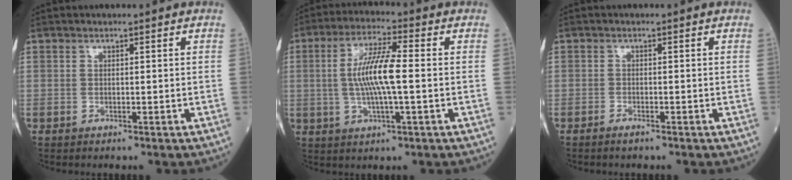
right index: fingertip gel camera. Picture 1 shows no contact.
{"total": 9.3, "force": [0.0, 1.1, 9.2], "torque": [-0.181, 0.005, -0.005]}
{"total": 0.8, "force": [-0.6, 0.1, 0.4], "torque": [-0.010, 0.000, -0.008]}